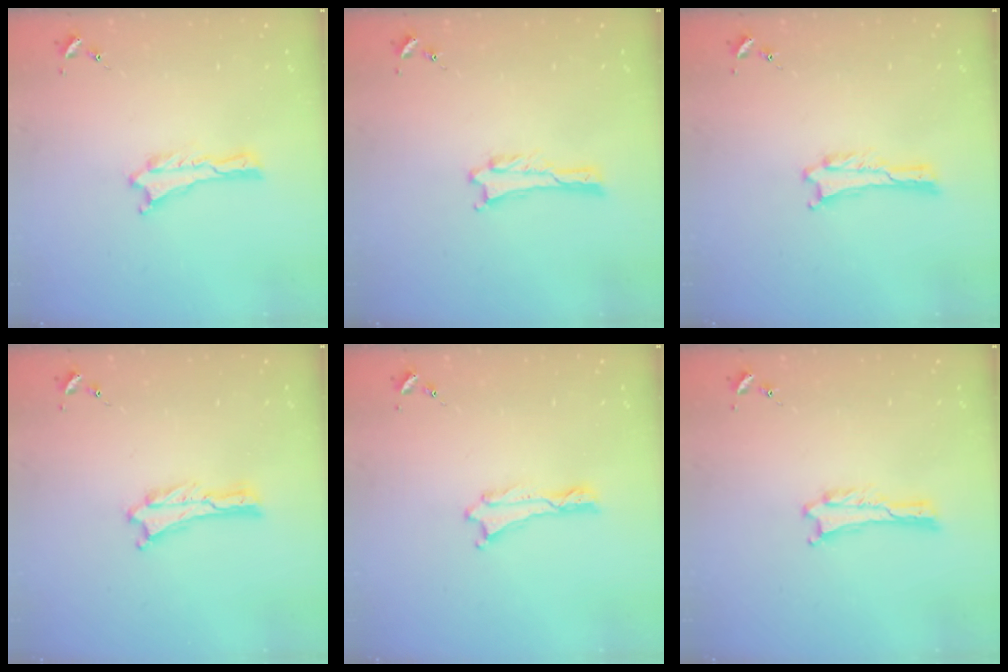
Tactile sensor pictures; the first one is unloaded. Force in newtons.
{"total": 0.6, "press": 0.6, "slide": 0.1}
{"total": 0.0}
{"total": 0.0}
{"total": 0.0}
{"total": 0.0}